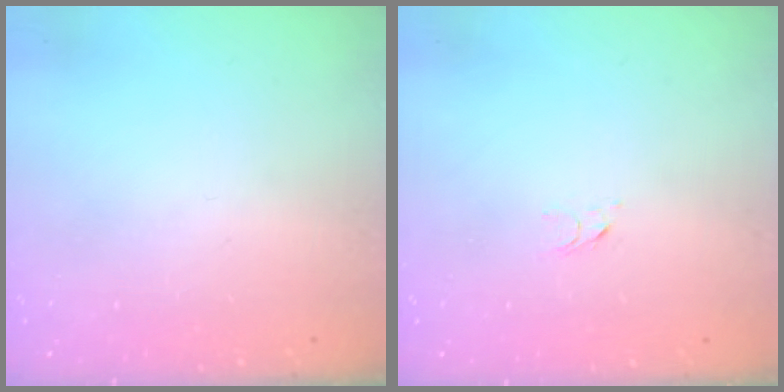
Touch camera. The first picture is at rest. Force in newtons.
{"total": 2.6, "press": 2.6, "slide": 0.2}